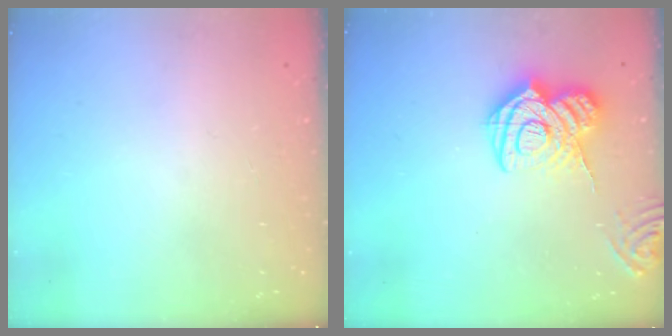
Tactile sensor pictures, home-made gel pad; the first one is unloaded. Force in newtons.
{"total": 16.0, "press": 15.9, "slide": 1.7}